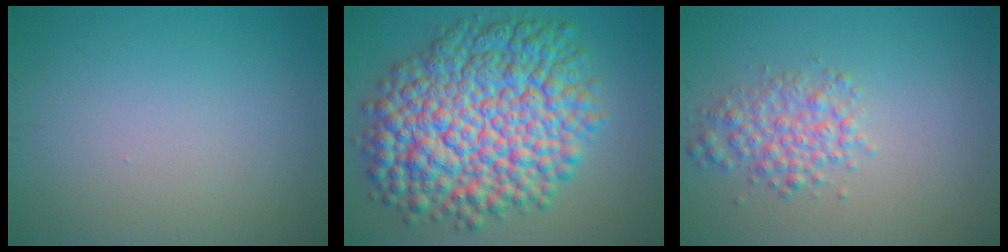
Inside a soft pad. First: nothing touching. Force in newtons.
{"total": 14.3, "press": 14.3, "slide": 0.3}
{"total": 3.0, "press": 3.0, "slide": 0.1}